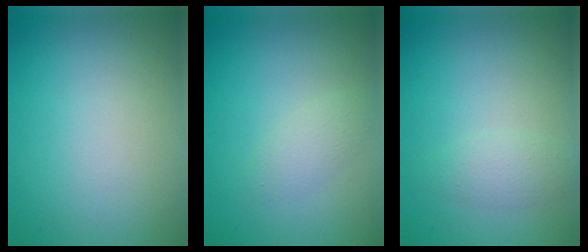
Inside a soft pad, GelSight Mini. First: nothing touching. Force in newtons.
{"total": 1.6, "press": 1.6, "slide": 0.1}
{"total": 1.6, "press": 1.6, "slide": 0.1}